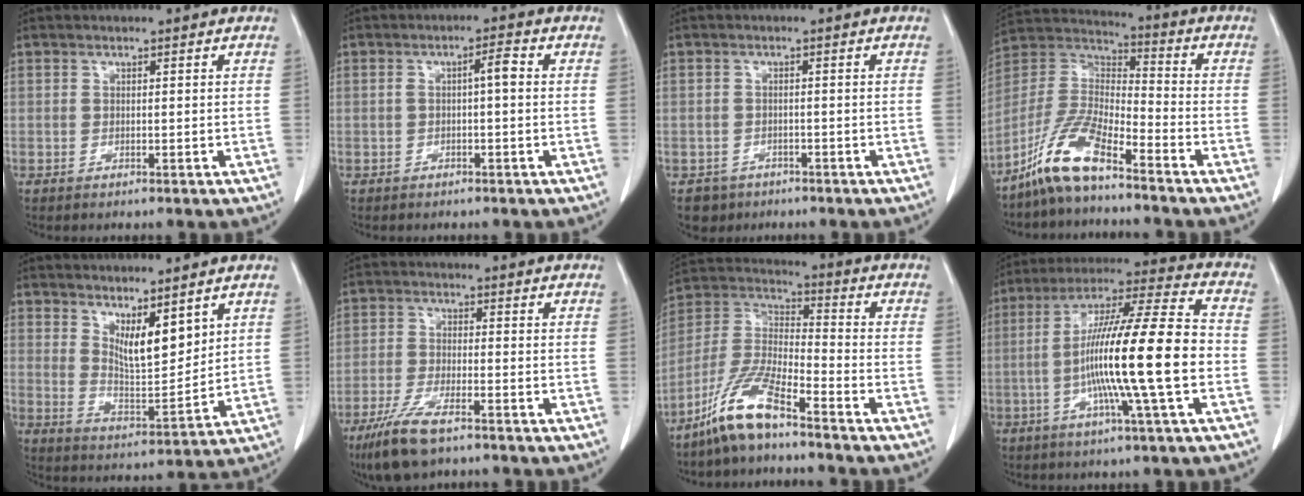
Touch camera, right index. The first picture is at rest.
{"total": 2.7, "force": [0.1, 0.4, 2.6], "torque": [-0.042, 0.011, 0.003]}
{"total": 3.2, "force": [-1.9, 2.5, -0.2], "torque": [-0.005, 0.007, -0.028]}
{"total": 10.9, "force": [-8.1, 1.8, 7.2], "torque": [-0.166, 0.005, -0.159]}
{"total": 7.4, "force": [4.5, 2.1, 5.5], "torque": [-0.103, -0.013, 0.092]}
{"total": 8.1, "force": [-5.6, 1.7, 5.6], "torque": [-0.122, -0.019, -0.100]}
{"total": 10.8, "force": [-8.0, 1.4, 7.1], "torque": [-0.166, -0.009, -0.160]}
{"total": 18.8, "force": [-3.3, -0.2, 18.5], "torque": [-0.323, 0.003, -0.065]}